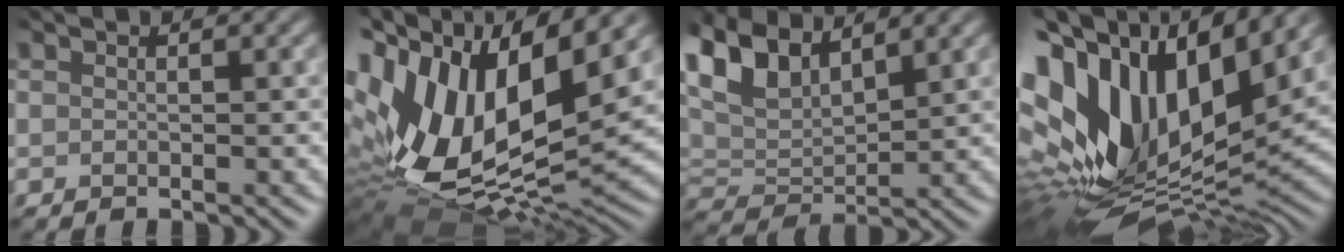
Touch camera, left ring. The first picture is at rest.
{"total": 15.4, "force": [2.9, 8.3, 12.6], "torque": [-0.268, -0.007, 0.055]}
{"total": 6.8, "force": [4.1, 3.0, 4.6], "torque": [-0.116, 0.010, 0.078]}
{"total": 16.9, "force": [4.7, 9.0, 13.6], "torque": [-0.293, 0.007, 0.090]}